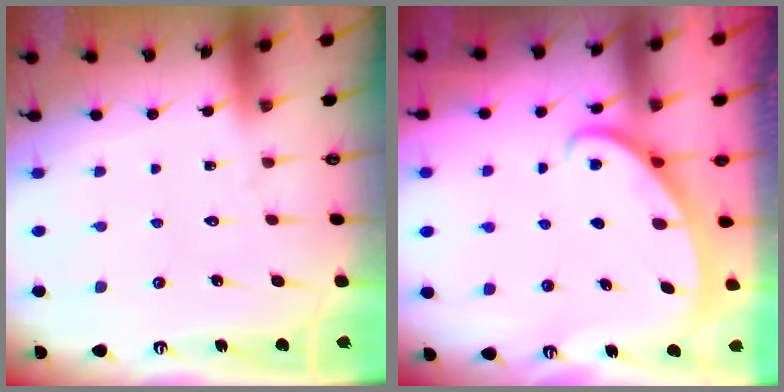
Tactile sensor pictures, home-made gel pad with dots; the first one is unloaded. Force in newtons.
{"total": 3.1, "press": 3.1, "slide": 0.1}